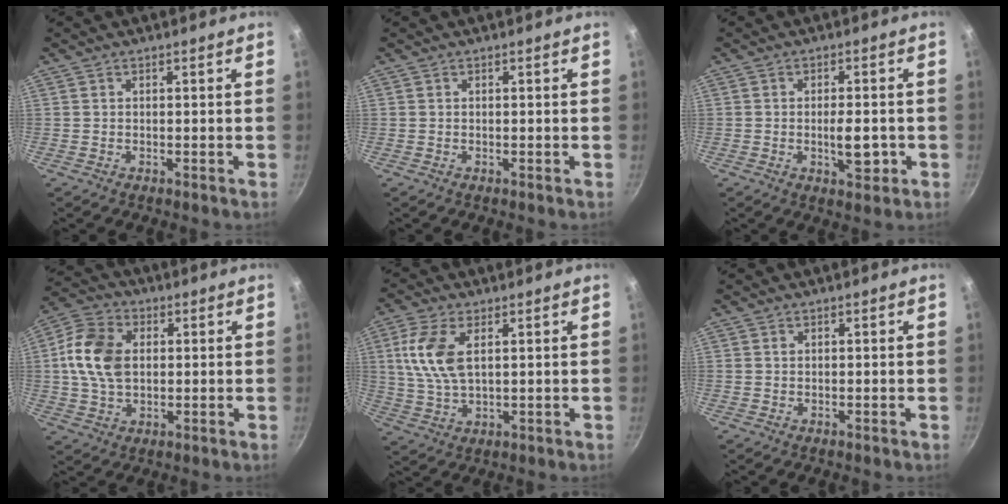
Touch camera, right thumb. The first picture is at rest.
{"total": 0.0}
{"total": 5.3, "force": [-1.2, 2.3, 4.7], "torque": [-0.054, 0.001, -0.016]}
{"total": 12.1, "force": [1.4, 8.4, 8.6], "torque": [-0.149, 0.011, 0.014]}
{"total": 9.6, "force": [2.5, 5.0, 7.9], "torque": [-0.162, -0.001, 0.053]}
{"total": 0.6, "force": [0.2, 0.5, 0.2], "torque": [0.000, 0.003, 0.003]}